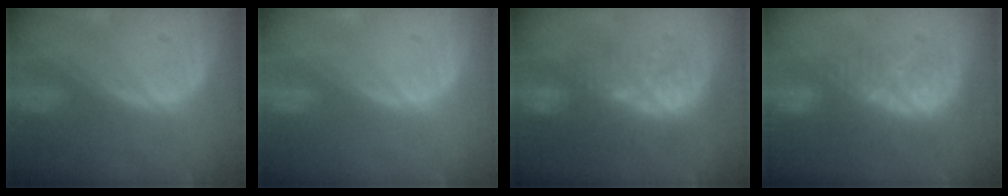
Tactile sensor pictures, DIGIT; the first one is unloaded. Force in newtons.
{"total": 0.0}
{"total": 9.7, "press": 9.1, "slide": 3.6}
{"total": 9.0, "press": 7.6, "slide": 4.9}